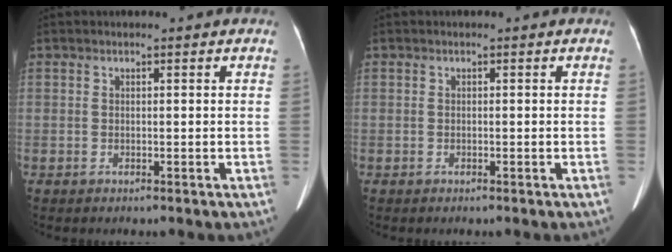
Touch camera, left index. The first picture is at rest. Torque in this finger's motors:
{"motor_torque": [0.02, 0.02, -0.06, 0.00]}